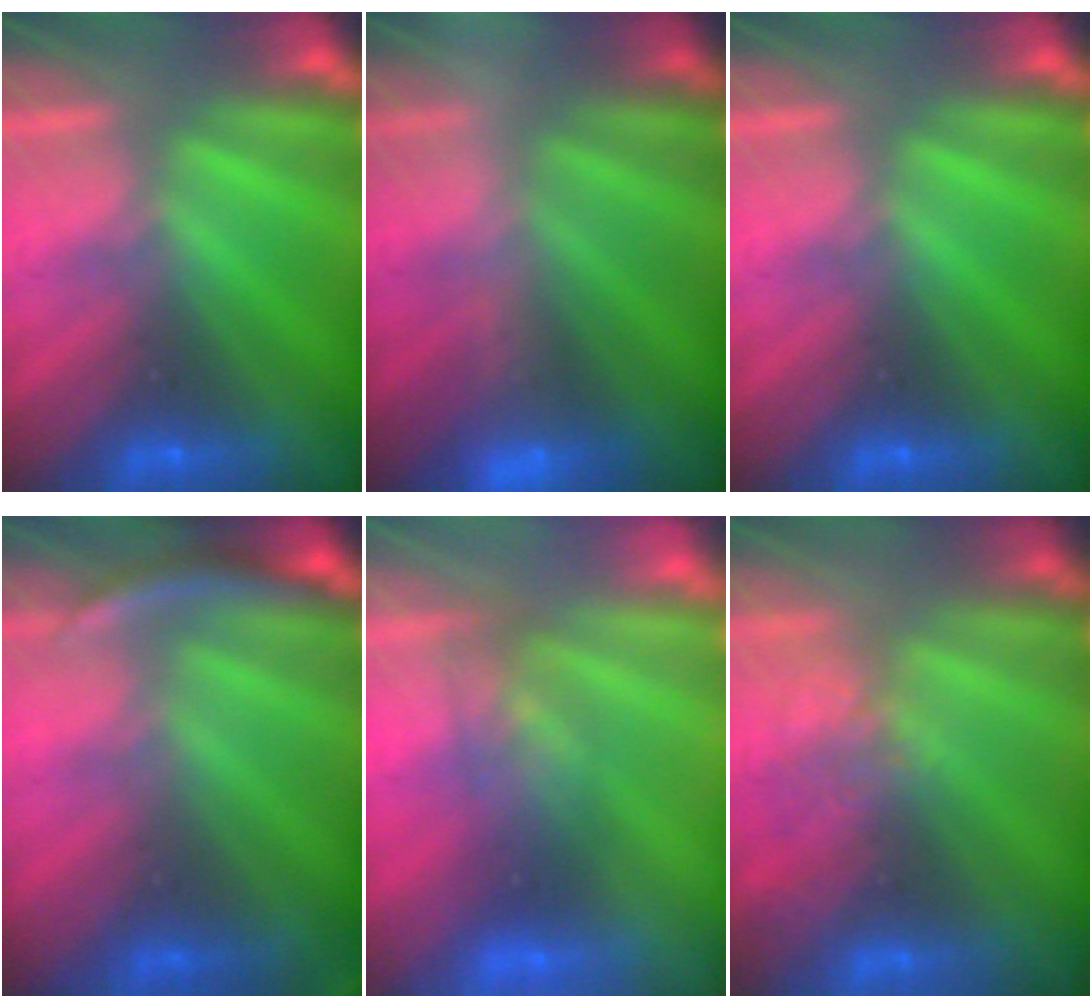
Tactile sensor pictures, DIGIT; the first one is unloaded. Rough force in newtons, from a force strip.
{"total": 2.2}
{"total": 0.0}
{"total": 2.9}
{"total": 2.8}
{"total": 2.9}